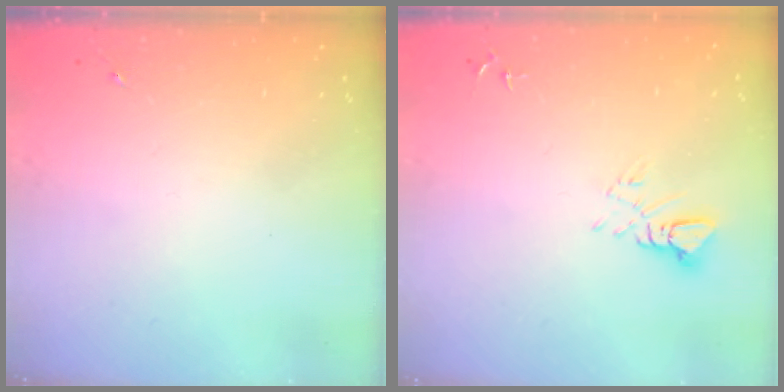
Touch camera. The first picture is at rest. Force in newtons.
{"total": 5.3, "press": 5.3, "slide": 0.3}